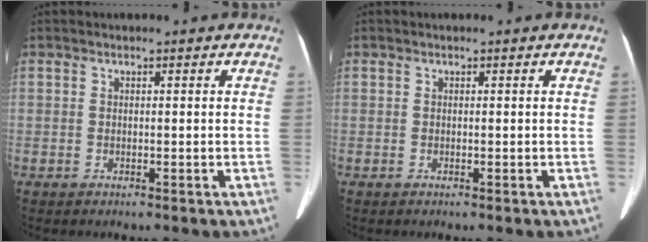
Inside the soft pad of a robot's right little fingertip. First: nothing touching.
{"total": 0.0}